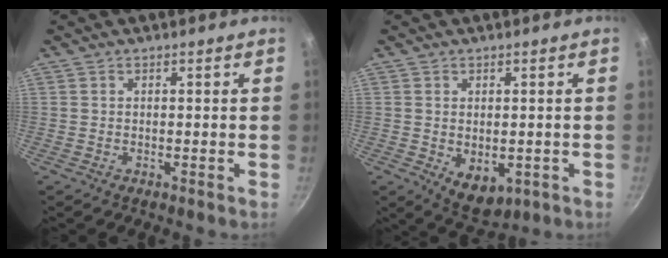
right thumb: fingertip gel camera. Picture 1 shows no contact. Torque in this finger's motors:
{"motor_torque": [-0.58, 0.10, -0.11, 0.10, 0.02]}